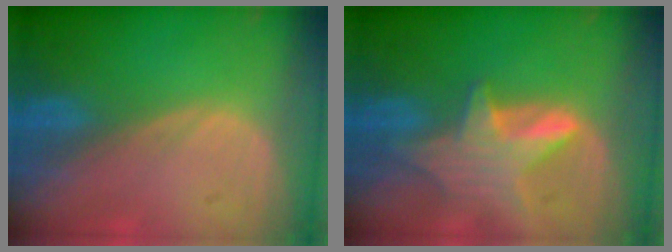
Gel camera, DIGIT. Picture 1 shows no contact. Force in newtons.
{"total": 6.3, "press": 6.2, "slide": 0.8}